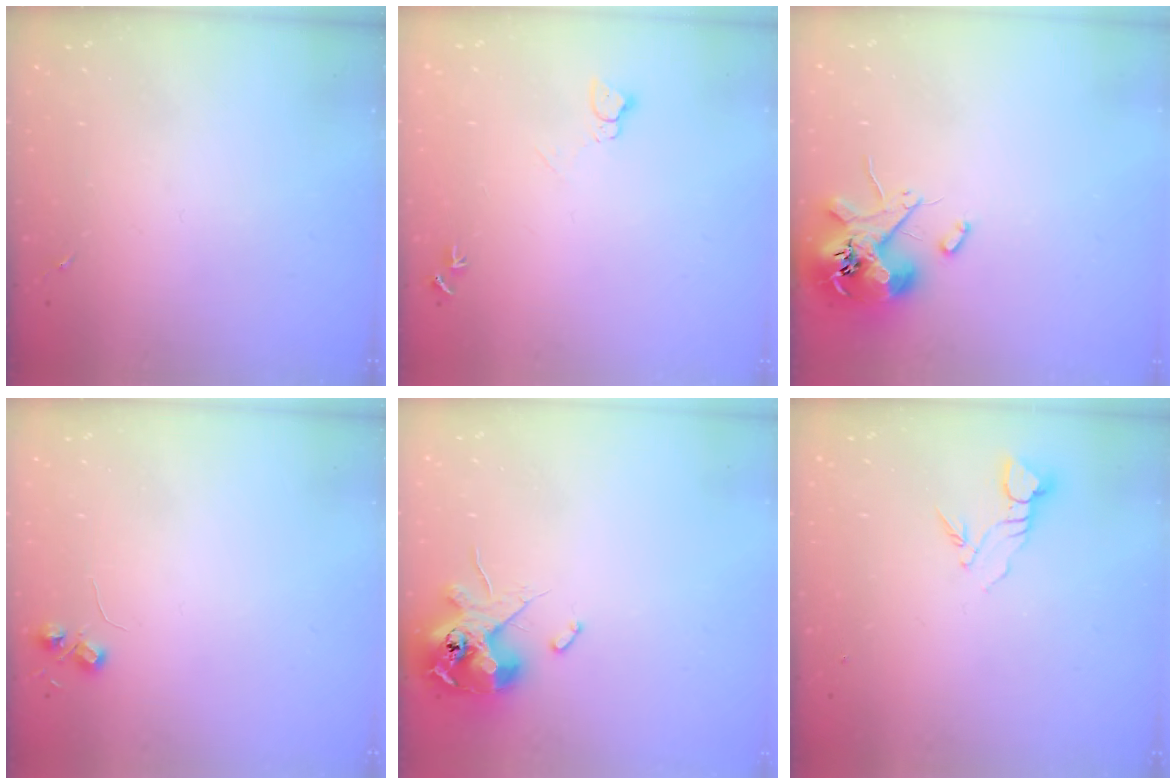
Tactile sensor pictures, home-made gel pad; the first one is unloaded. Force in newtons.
{"total": 5.1, "press": 5.1, "slide": 0.6}
{"total": 11.8, "press": 11.6, "slide": 1.8}
{"total": 5.2, "press": 5.2, "slide": 0.7}
{"total": 12.4, "press": 12.2, "slide": 2.1}
{"total": 3.8, "press": 3.8, "slide": 0.2}